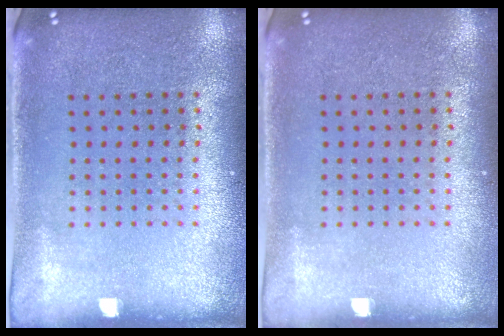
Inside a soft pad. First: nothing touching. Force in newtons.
{"total": 0.0}